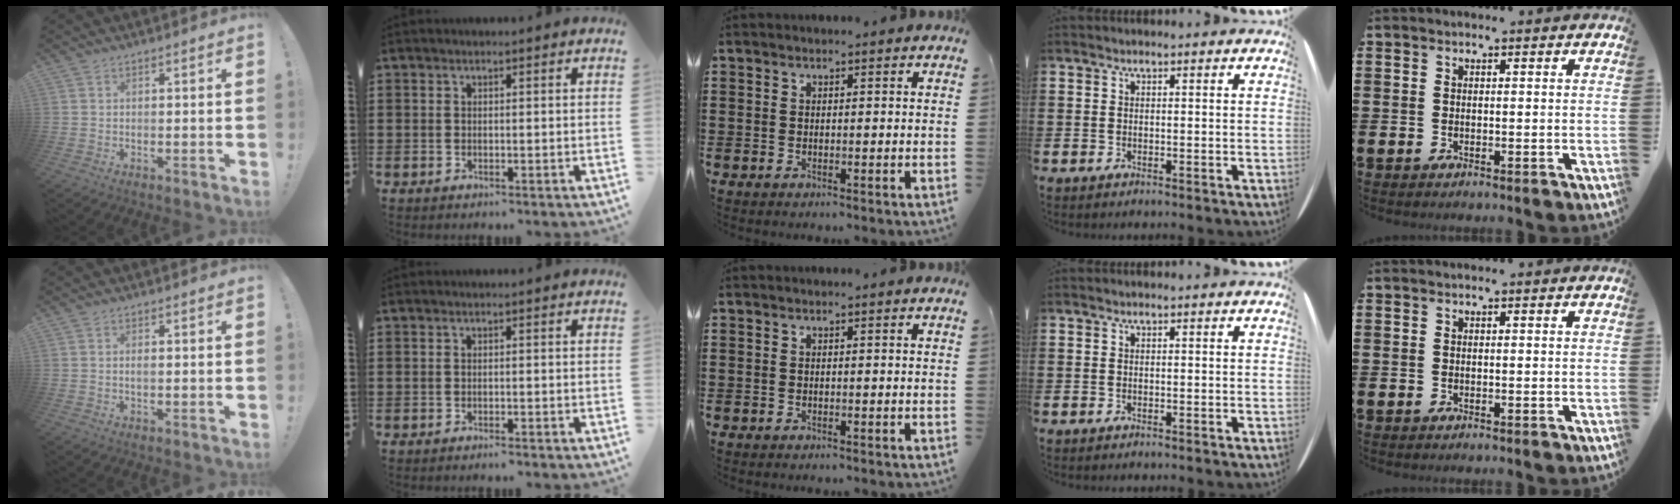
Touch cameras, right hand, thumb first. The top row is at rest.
{"thumb": {"total": 0.8, "force": [-0.1, 0.2, 0.8], "torque": [-0.007, -0.002, -0.004]}, "index": {"total": 0.7, "force": [-0.6, 0.0, 0.3], "torque": [-0.007, -0.003, -0.012]}}